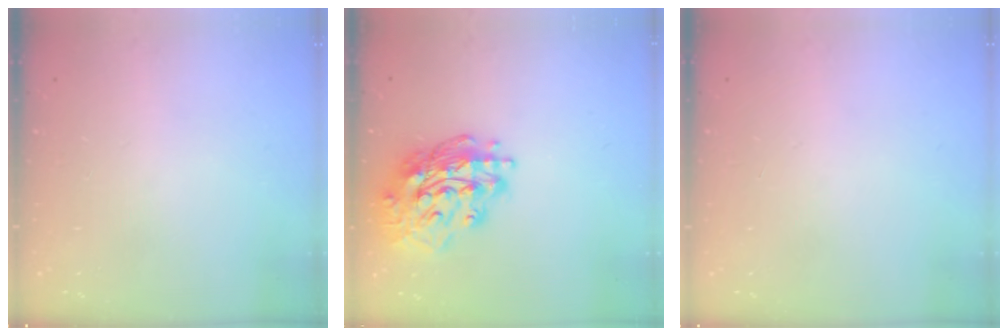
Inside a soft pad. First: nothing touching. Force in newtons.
{"total": 18.0, "press": 17.9, "slide": 1.8}
{"total": 0.0}